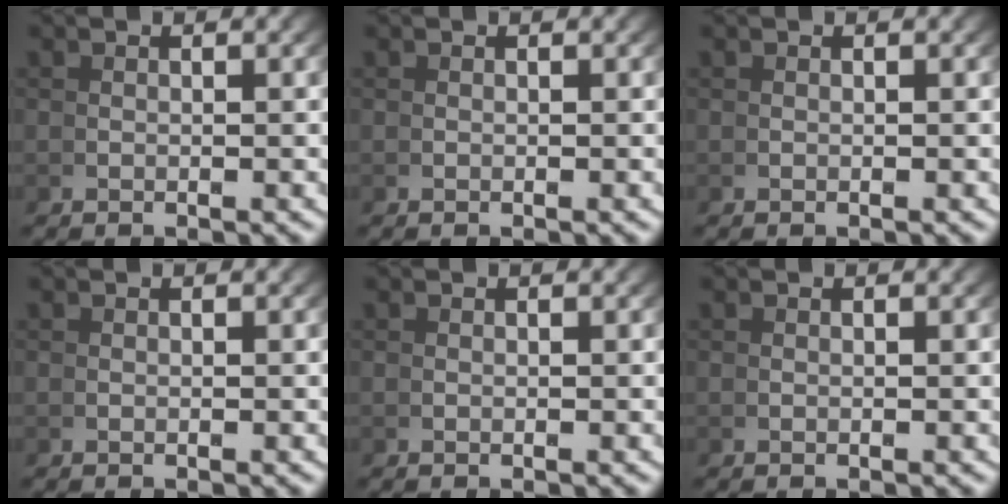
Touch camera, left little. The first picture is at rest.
{"total": 0.0}
{"total": 0.0}
{"total": 0.0}
{"total": 0.0}
{"total": 0.0}